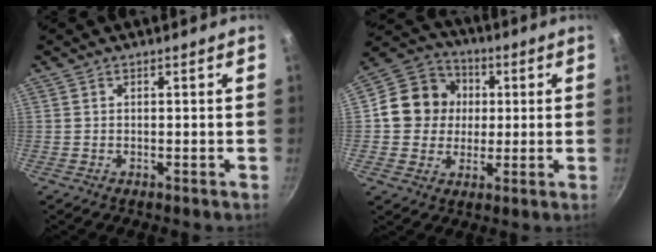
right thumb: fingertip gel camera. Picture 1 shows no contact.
{"total": 12.4, "force": [1.3, 11.3, 4.8], "torque": [-0.051, 0.020, 0.010]}